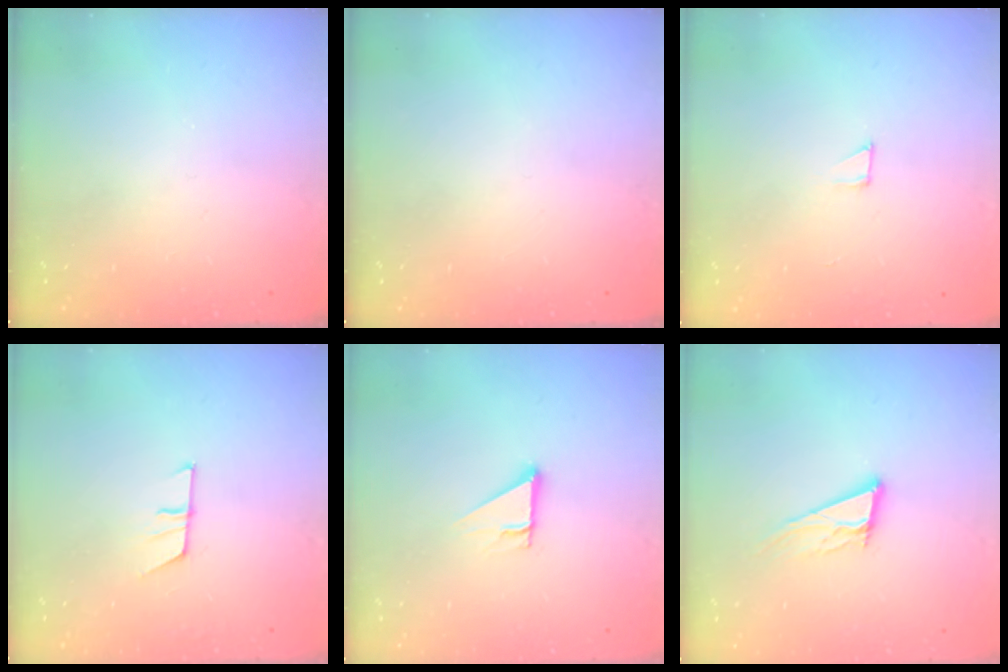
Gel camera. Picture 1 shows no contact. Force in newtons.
{"total": 0.0}
{"total": 2.1, "press": 2.1, "slide": 0.1}
{"total": 7.8, "press": 7.8, "slide": 0.4}
{"total": 2.7, "press": 2.7, "slide": 0.0}
{"total": 12.4, "press": 11.9, "slide": 3.3}